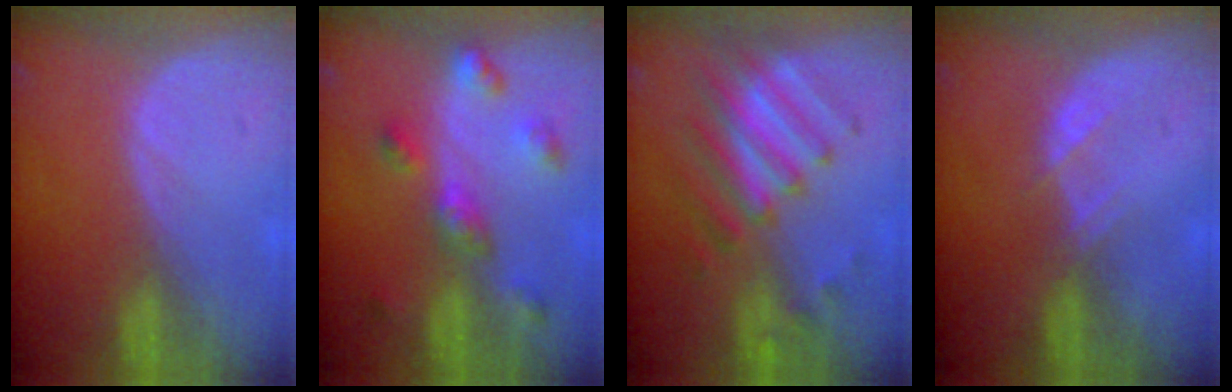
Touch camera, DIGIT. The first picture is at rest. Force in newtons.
{"total": 6.5, "press": 5.9, "slide": 2.7}
{"total": 8.0, "press": 7.7, "slide": 2.2}
{"total": 1.9, "press": 1.9, "slide": 0.3}